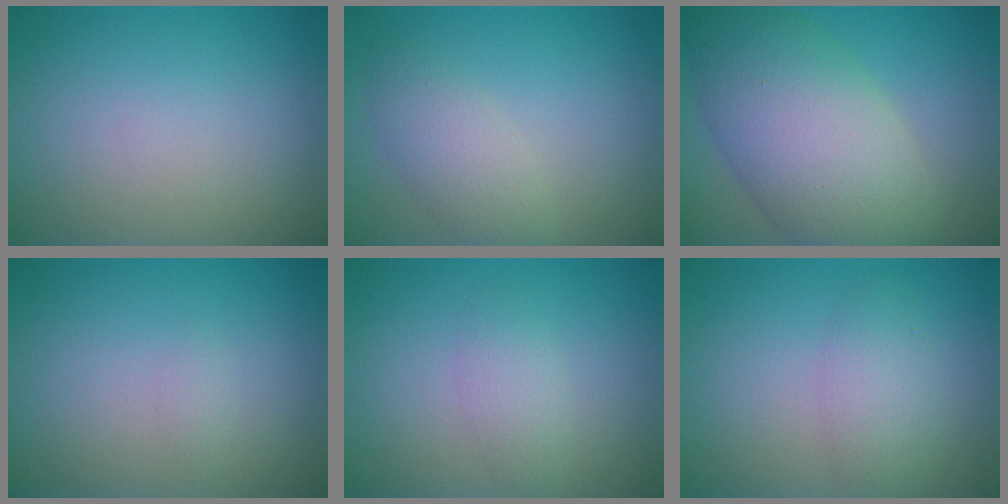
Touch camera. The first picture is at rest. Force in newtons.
{"total": 2.9, "press": 2.9, "slide": 0.1}
{"total": 10.9, "press": 10.9, "slide": 0.2}
{"total": 0.6, "press": 0.6, "slide": 0.1}
{"total": 1.8, "press": 1.8, "slide": 0.1}
{"total": 2.7, "press": 2.7, "slide": 0.2}